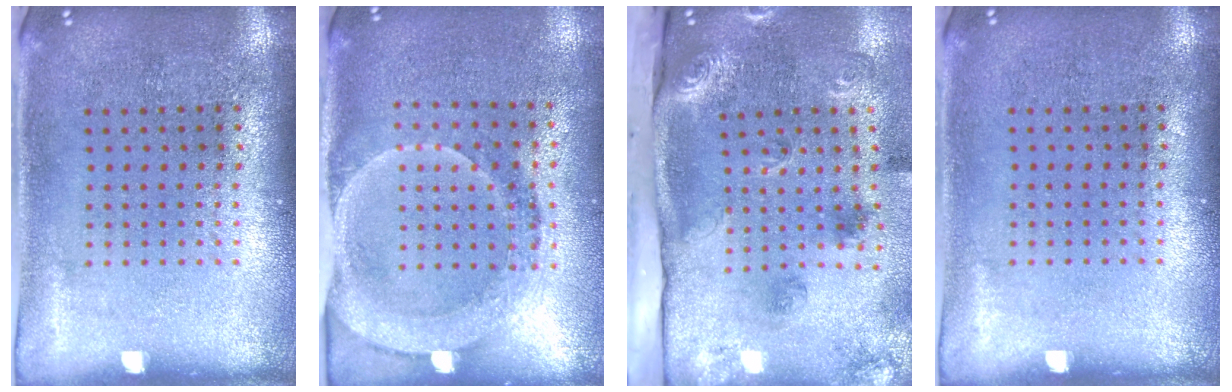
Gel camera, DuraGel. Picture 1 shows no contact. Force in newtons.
{"total": 1.8, "press": 1.6, "slide": 0.8}
{"total": 3.0, "press": 2.0, "slide": 2.2}
{"total": 0.0}